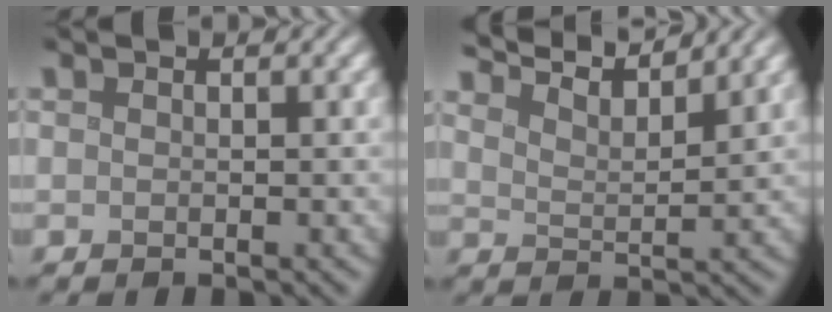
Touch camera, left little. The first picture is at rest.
{"total": 7.9, "force": [7.0, 1.7, 3.3], "torque": [-0.046, 0.017, 0.084]}